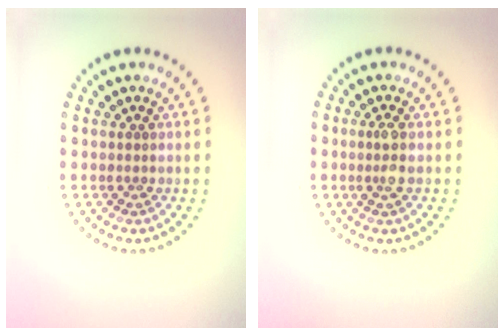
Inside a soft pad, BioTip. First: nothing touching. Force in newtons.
{"total": 1.5, "press": 1.5, "slide": 0.5}